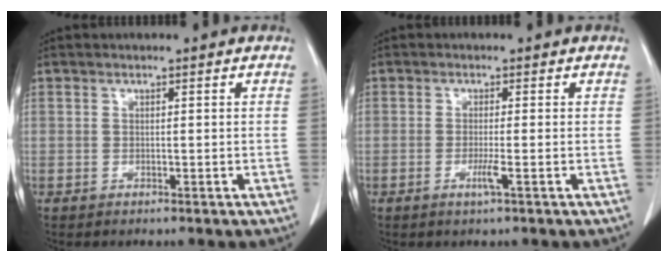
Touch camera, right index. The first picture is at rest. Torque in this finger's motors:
{"motor_torque": [0.39, -0.05, 0.07, 0.02]}